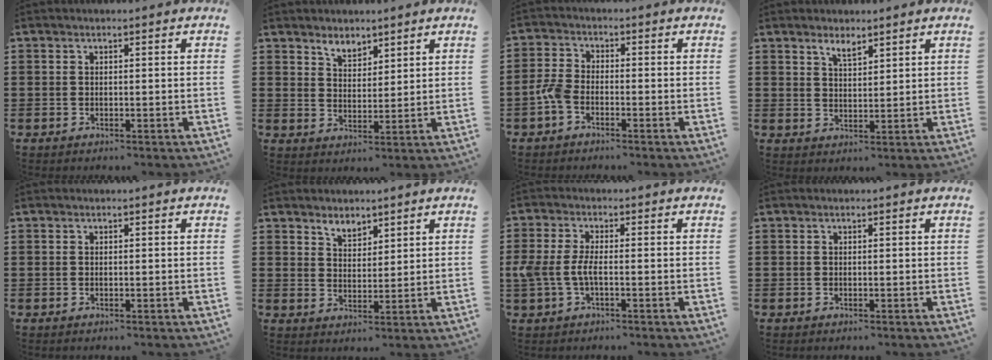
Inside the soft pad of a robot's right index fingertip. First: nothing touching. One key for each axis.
{"total": 3.3, "fx": 3.0, "fy": 1.3, "fz": 0.5, "tx": -0.010, "ty": 0.000, "tz": 0.055}
{"total": 3.2, "fx": -1.8, "fy": 1.6, "fz": 2.2, "tx": -0.061, "ty": 0.000, "tz": -0.040}
{"total": 2.3, "fx": 2.1, "fy": 0.2, "fz": 0.9, "tx": -0.019, "ty": 0.001, "tz": 0.040}
{"total": 0.0}
{"total": 3.1, "fx": 2.8, "fy": 1.2, "fz": 0.3, "tx": -0.014, "ty": 0.003, "tz": 0.054}
{"total": 4.0, "fx": -0.9, "fy": 1.4, "fz": 3.6, "tx": -0.099, "ty": -0.009, "tz": -0.027}
{"total": 0.0}